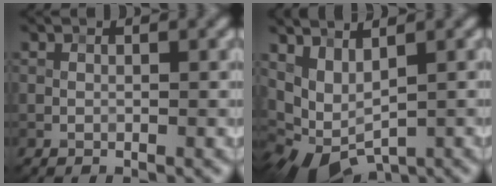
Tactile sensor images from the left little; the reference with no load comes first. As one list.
[{"total": 4.4, "force": [0.9, 2.5, 3.5], "torque": [-0.085, -0.017, 0.029]}]